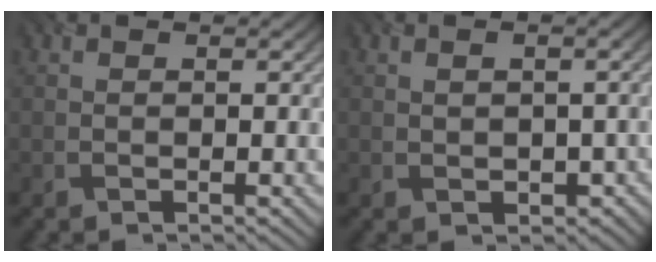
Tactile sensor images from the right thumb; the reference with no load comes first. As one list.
[{"total": 2.8, "force": [-0.4, 2.0, 2.0], "torque": [-0.030, -0.009, 0.004]}]